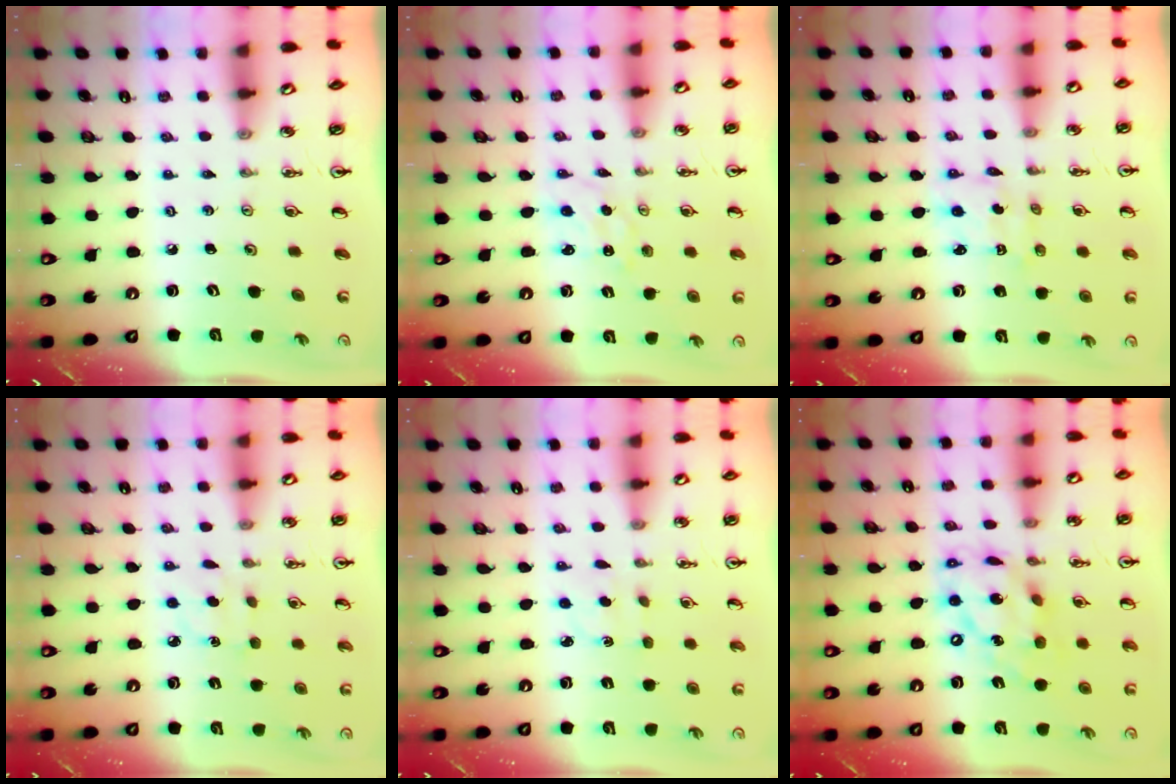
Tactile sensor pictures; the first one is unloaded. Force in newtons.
{"total": 0.6, "press": 0.6, "slide": 0.1}
{"total": 2.3, "press": 2.3, "slide": 0.1}
{"total": 5.4, "press": 5.4, "slide": 0.6}
{"total": 1.7, "press": 1.6, "slide": 0.6}
{"total": 14.6, "press": 14.5, "slide": 1.0}